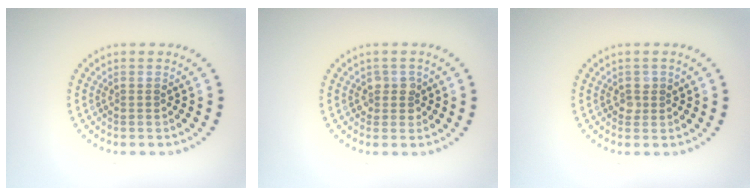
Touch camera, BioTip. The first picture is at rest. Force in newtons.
{"total": 1.5, "press": 1.4, "slide": 0.7}
{"total": 1.1, "press": 1.0, "slide": 0.3}